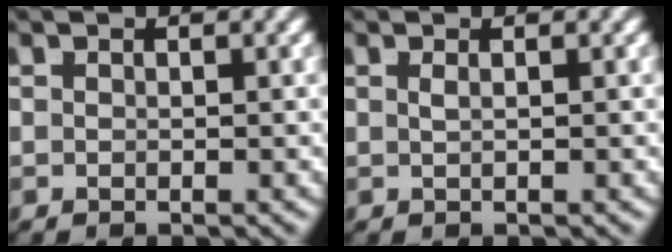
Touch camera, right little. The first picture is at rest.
{"total": 0.9, "force": [-0.1, -0.9, 0.2], "torque": [-0.002, -0.004, 0.003]}